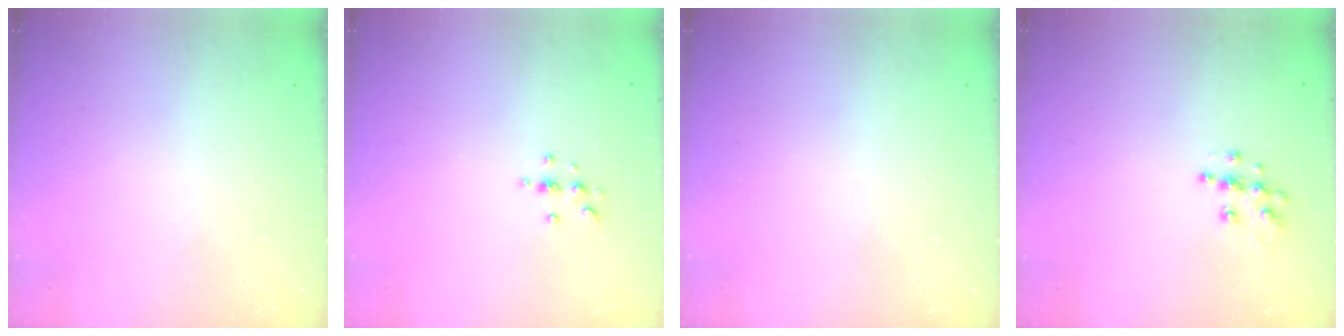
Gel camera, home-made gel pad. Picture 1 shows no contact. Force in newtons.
{"total": 3.4, "press": 3.4, "slide": 0.4}
{"total": 0.0}
{"total": 7.8, "press": 7.8, "slide": 0.2}